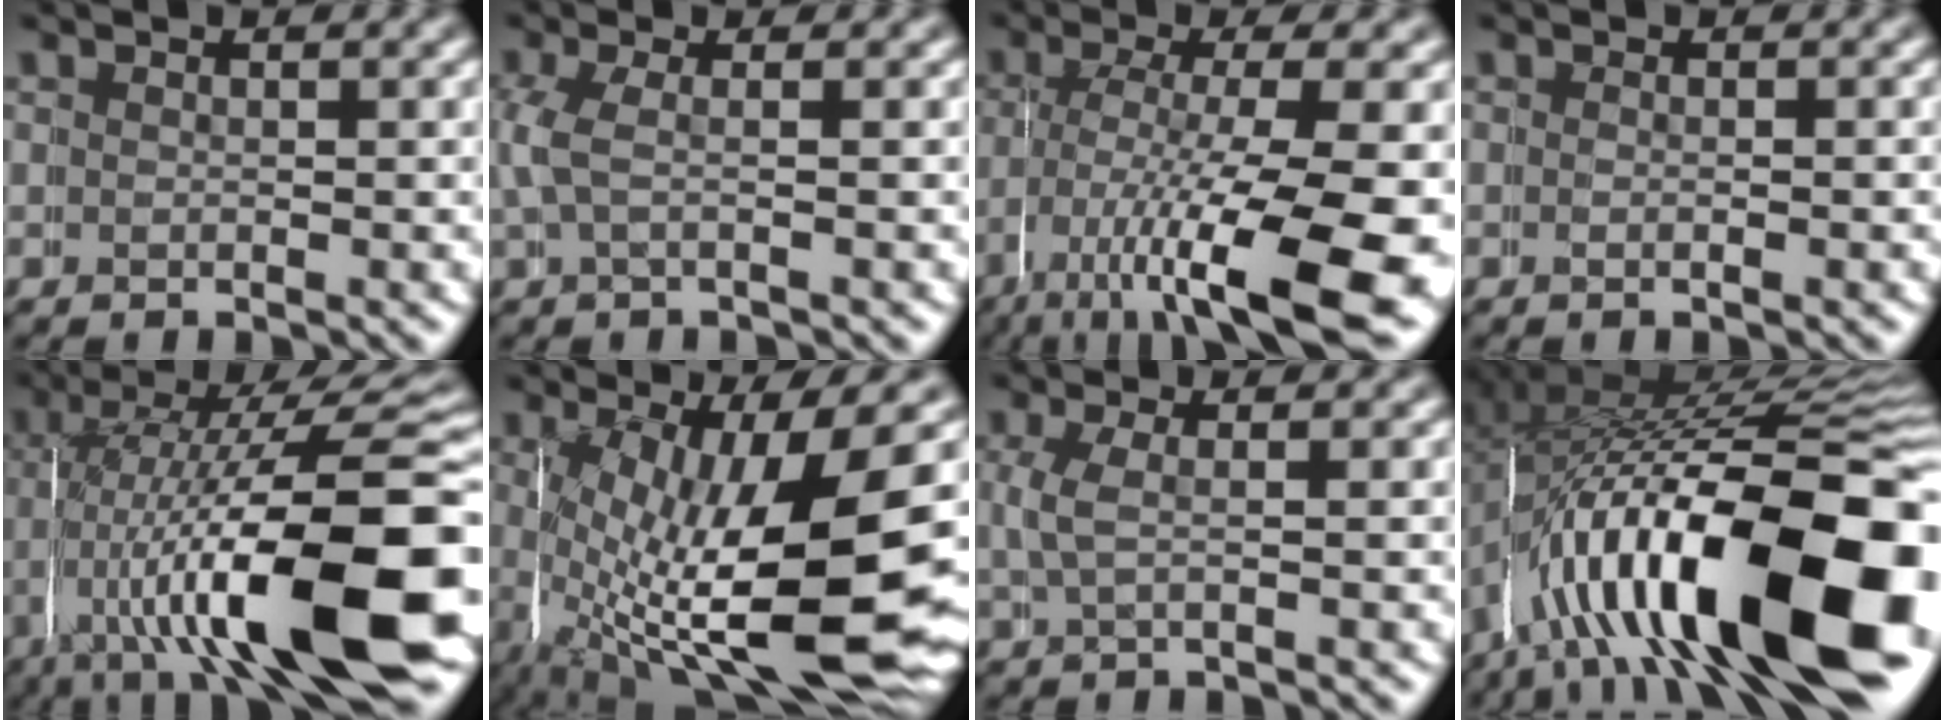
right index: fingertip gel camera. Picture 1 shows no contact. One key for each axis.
{"total": 1.6, "fx": 0.4, "fy": 0.9, "fz": 1.3, "tx": -0.044, "ty": 0.001, "tz": 0.004}
{"total": 9.2, "fx": -2.9, "fy": 2.8, "fz": 8.3, "tx": -0.143, "ty": -0.031, "tz": -0.032}
{"total": 0.0}
{"total": 14.8, "fx": -1.7, "fy": 5.1, "fz": 13.8, "tx": -0.214, "ty": -0.009, "tz": -0.018}
{"total": 14.8, "fx": -3.8, "fy": 6.0, "fz": 13.0, "tx": -0.221, "ty": -0.046, "tz": -0.030}
{"total": 1.0, "fx": 0.5, "fy": 0.4, "fz": 0.8, "tx": -0.031, "ty": -0.001, "tz": 0.007}
{"total": 20.3, "fx": -5.4, "fy": 9.7, "fz": 16.9, "tx": -0.285, "ty": -0.027, "tz": -0.068}